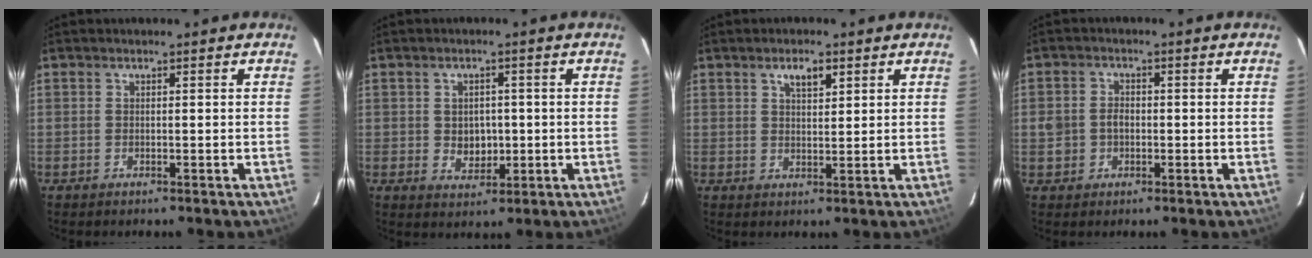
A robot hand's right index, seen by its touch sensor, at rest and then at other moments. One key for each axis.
{"total": 4.5, "fx": -0.3, "fy": 3.8, "fz": 2.5, "tx": -0.041, "ty": 0.000, "tz": 0.003}
{"total": 3.5, "fx": 2.0, "fy": 1.4, "fz": 2.5, "tx": -0.041, "ty": 0.005, "tz": 0.035}
{"total": 4.1, "fx": -0.6, "fy": 3.5, "fz": 1.9, "tx": -0.040, "ty": 0.008, "tz": -0.008}